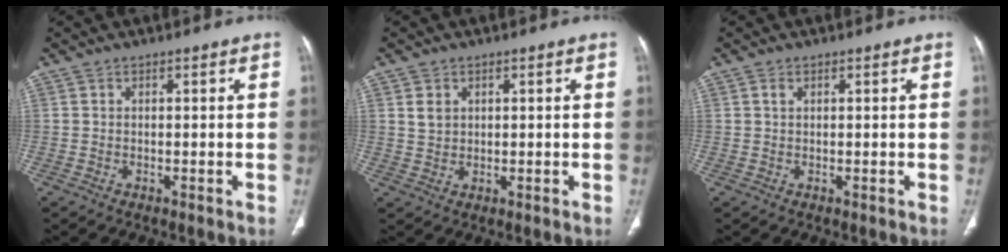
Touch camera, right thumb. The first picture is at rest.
{"total": 2.9, "force": [1.1, 2.3, 1.3], "torque": [-0.015, -0.006, 0.026]}
{"total": 0.9, "force": [0.4, 0.6, 0.6], "torque": [-0.013, 0.002, 0.008]}